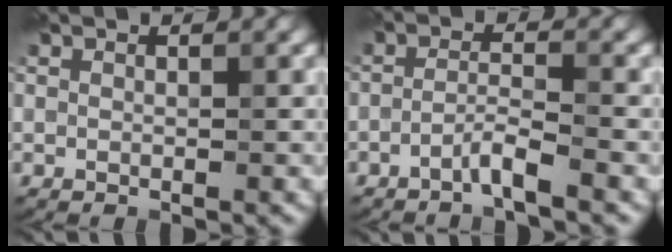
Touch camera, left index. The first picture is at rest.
{"total": 2.1, "force": [-1.5, 0.0, 1.4], "torque": [-0.026, 0.008, -0.035]}